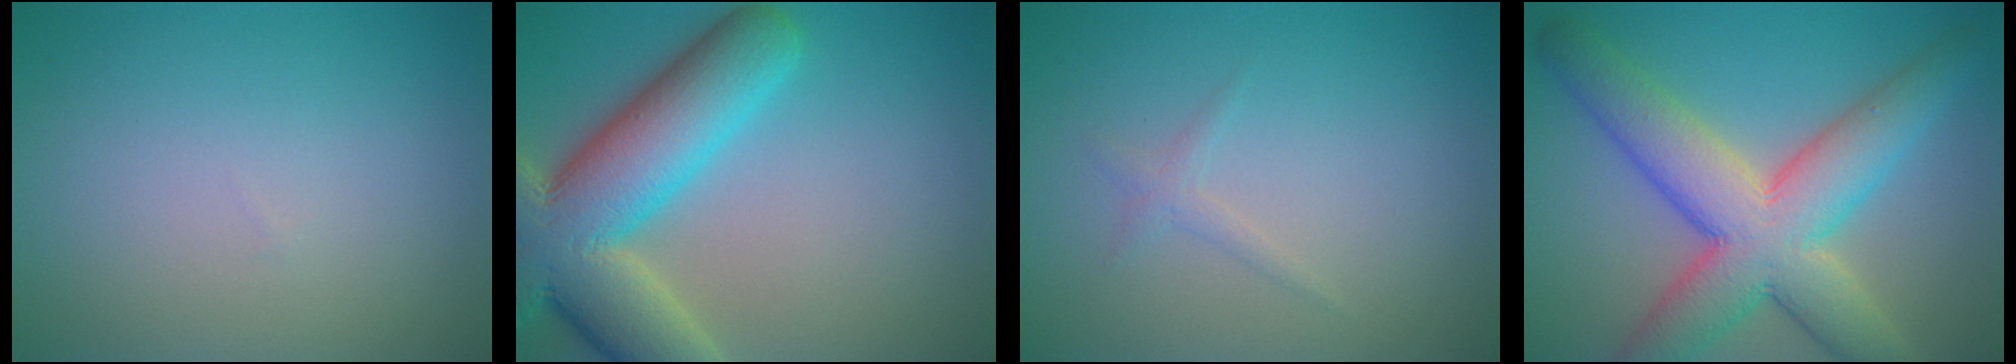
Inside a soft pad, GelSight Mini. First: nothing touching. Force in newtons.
{"total": 12.0, "press": 12.0, "slide": 0.9}
{"total": 0.9, "press": 0.9, "slide": 0.1}
{"total": 9.9, "press": 9.8, "slide": 0.5}